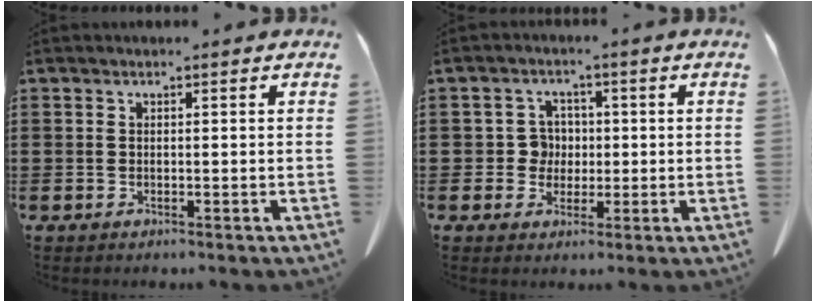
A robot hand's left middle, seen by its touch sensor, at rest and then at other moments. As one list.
[{"total": 3.9, "force": [0.0, 3.6, 1.5], "torque": [-0.035, 0.007, -0.005]}]